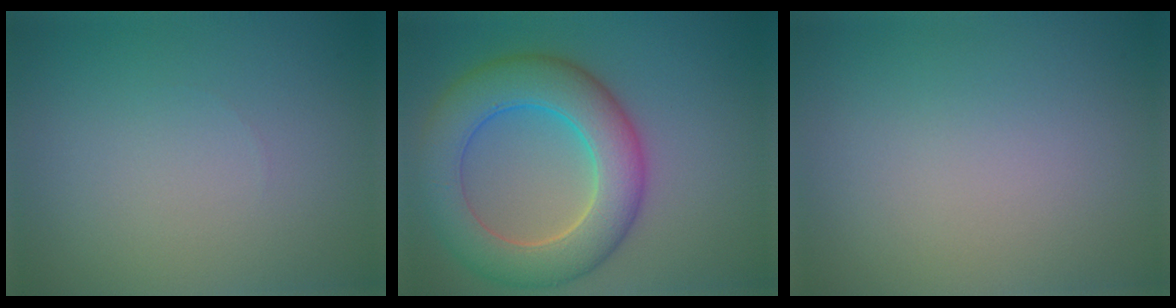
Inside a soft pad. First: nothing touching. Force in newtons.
{"total": 8.6, "press": 8.5, "slide": 0.5}
{"total": 0.0}